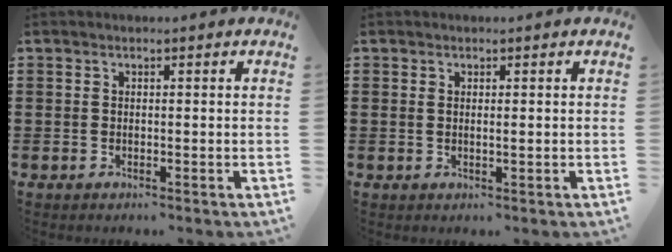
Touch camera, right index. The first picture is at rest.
{"total": 0.9, "force": [0.2, 0.1, 0.8], "torque": [-0.016, 0.000, 0.003]}